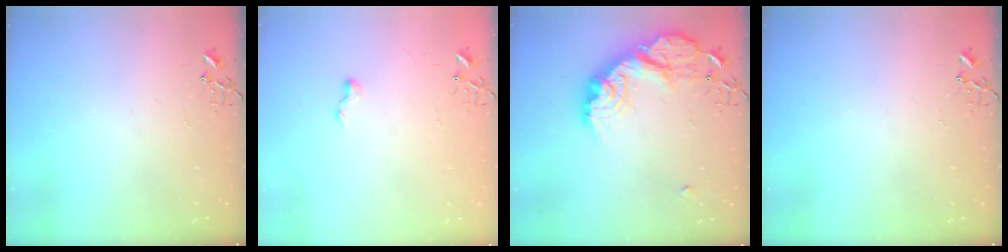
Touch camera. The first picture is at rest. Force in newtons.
{"total": 6.1, "press": 6.0, "slide": 0.7}
{"total": 20.7, "press": 20.6, "slide": 1.1}
{"total": 0.0}